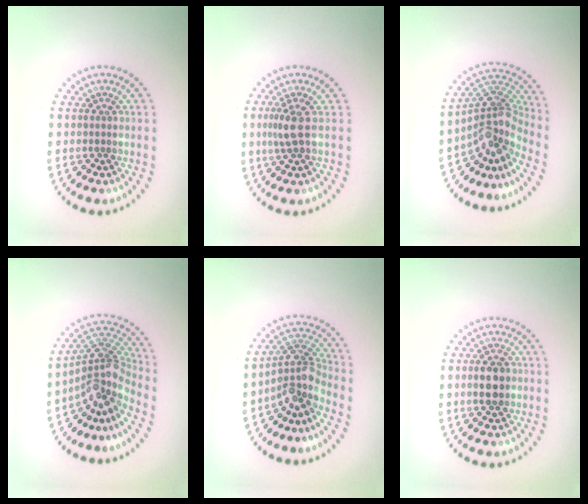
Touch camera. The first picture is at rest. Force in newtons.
{"total": 2.0, "press": 1.6, "slide": 1.2}
{"total": 4.6, "press": 3.0, "slide": 3.4}
{"total": 4.8, "press": 3.2, "slide": 3.6}
{"total": 4.3, "press": 3.1, "slide": 3.0}
{"total": 2.9, "press": 2.9, "slide": 0.2}